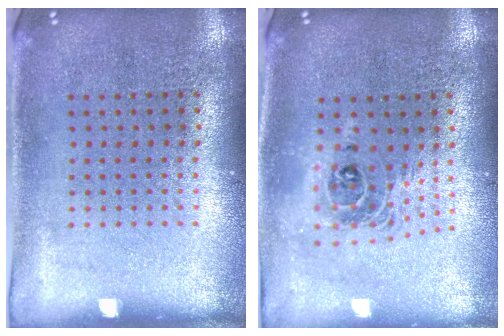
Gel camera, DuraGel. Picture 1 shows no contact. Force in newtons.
{"total": 1.8, "press": 1.4, "slide": 1.1}